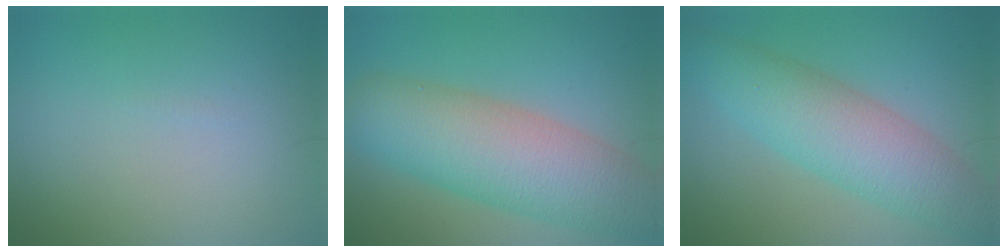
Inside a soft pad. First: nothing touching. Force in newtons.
{"total": 9.6, "press": 9.6, "slide": 0.4}
{"total": 7.1, "press": 7.1, "slide": 0.4}